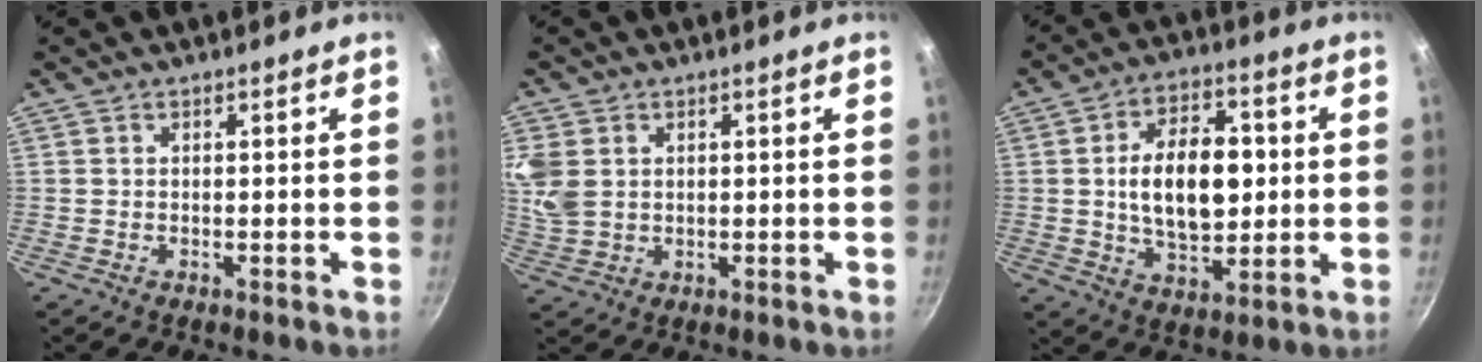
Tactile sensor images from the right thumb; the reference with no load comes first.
{"total": 7.6, "force": [1.6, 5.7, 4.7], "torque": [-0.109, 0.001, 0.041]}
{"total": 15.1, "force": [1.1, 8.7, 12.3], "torque": [-0.171, 0.004, 0.019]}